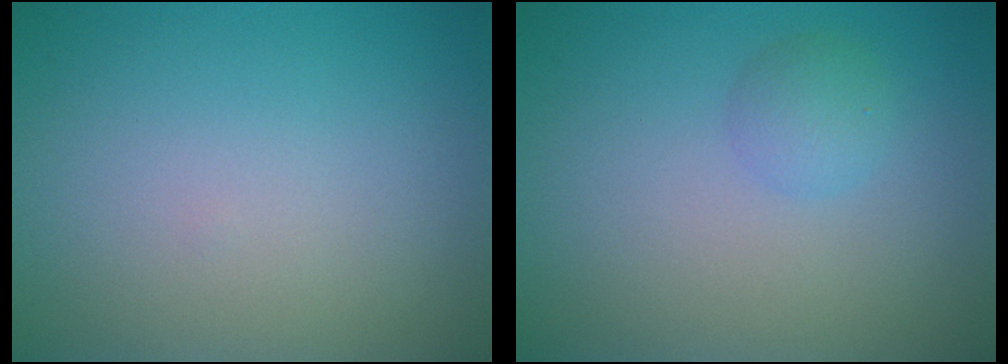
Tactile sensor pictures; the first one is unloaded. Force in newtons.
{"total": 1.6, "press": 1.5, "slide": 0.1}